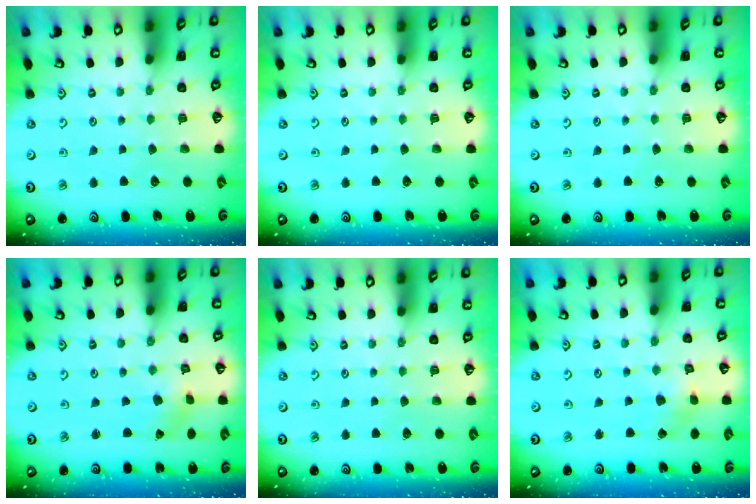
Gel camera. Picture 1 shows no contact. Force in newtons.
{"total": 0.0}
{"total": 0.0}
{"total": 0.7, "press": 0.7, "slide": 0.1}
{"total": 0.0}
{"total": 2.7, "press": 2.7, "slide": 0.3}